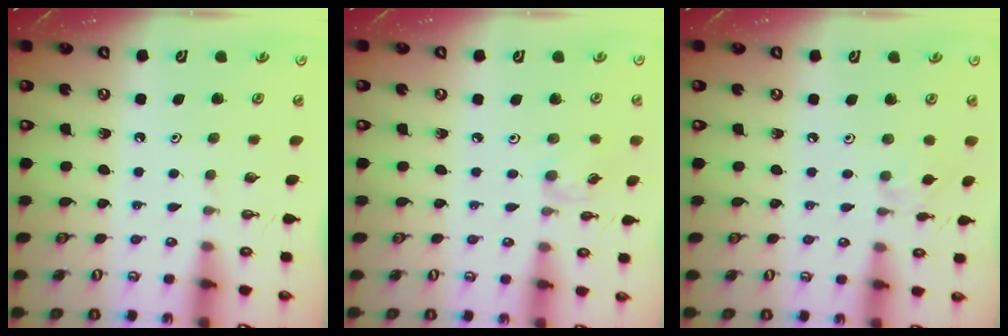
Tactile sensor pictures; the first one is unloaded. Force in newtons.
{"total": 2.5, "press": 2.5, "slide": 0.5}
{"total": 1.8, "press": 1.7, "slide": 0.5}